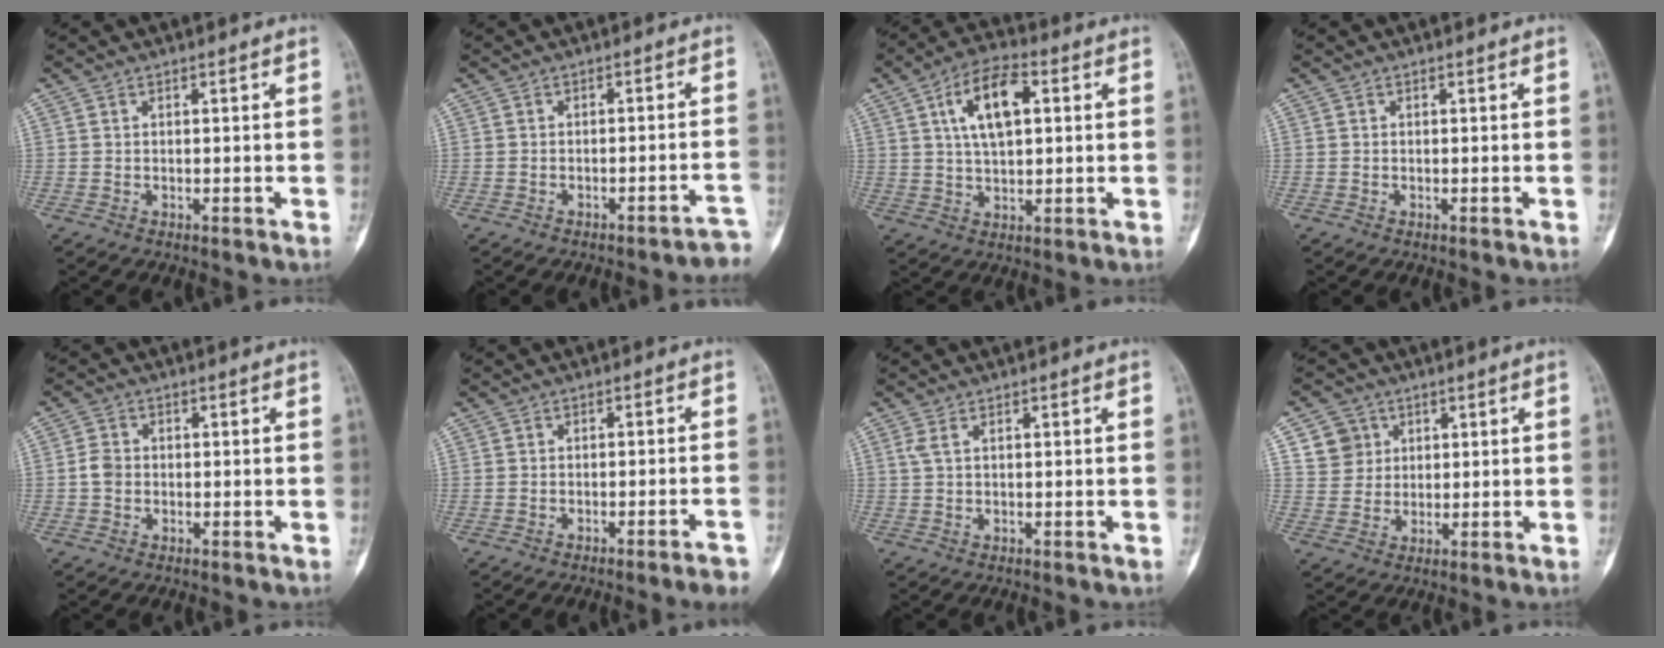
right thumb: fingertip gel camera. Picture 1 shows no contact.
{"total": 4.9, "force": [-4.3, 0.4, 2.3], "torque": [-0.013, 0.045, -0.050]}
{"total": 11.1, "force": [3.3, 5.3, 9.2], "torque": [-0.159, 0.008, 0.052]}
{"total": 0.0}
{"total": 2.7, "force": [-0.4, 2.3, 1.4], "torque": [-0.023, 0.007, -0.013]}
{"total": 5.1, "force": [-3.9, -0.1, 3.3], "torque": [-0.040, 0.023, -0.046]}
{"total": 1.6, "force": [0.6, 0.5, 1.4], "torque": [-0.042, 0.009, 0.018]}
{"total": 5.9, "force": [2.4, 5.3, 1.0], "torque": [0.008, -0.008, 0.046]}